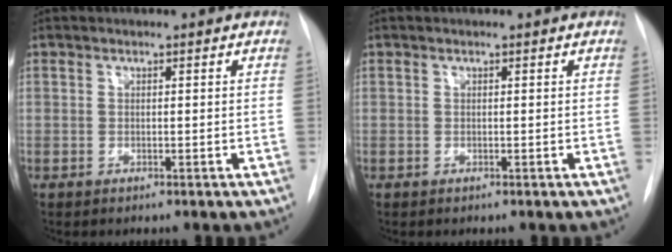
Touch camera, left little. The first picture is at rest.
{"total": 0.0}